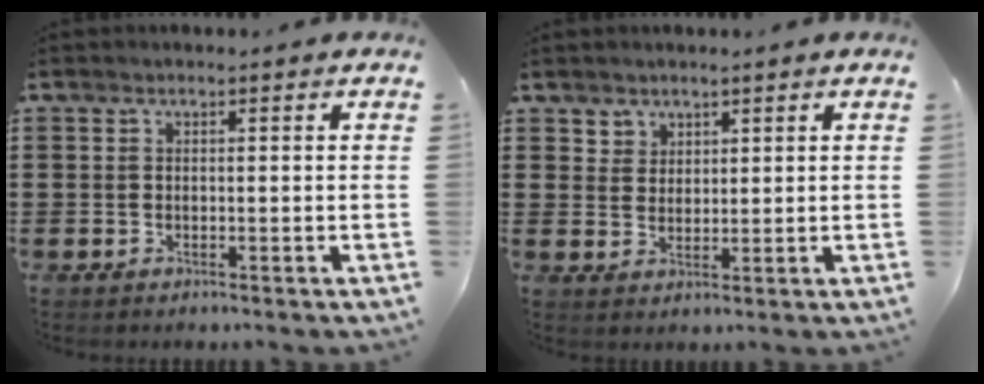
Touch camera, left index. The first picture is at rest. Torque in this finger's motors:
{"motor_torque": [0.15, 0.17, 0.03, -0.01]}